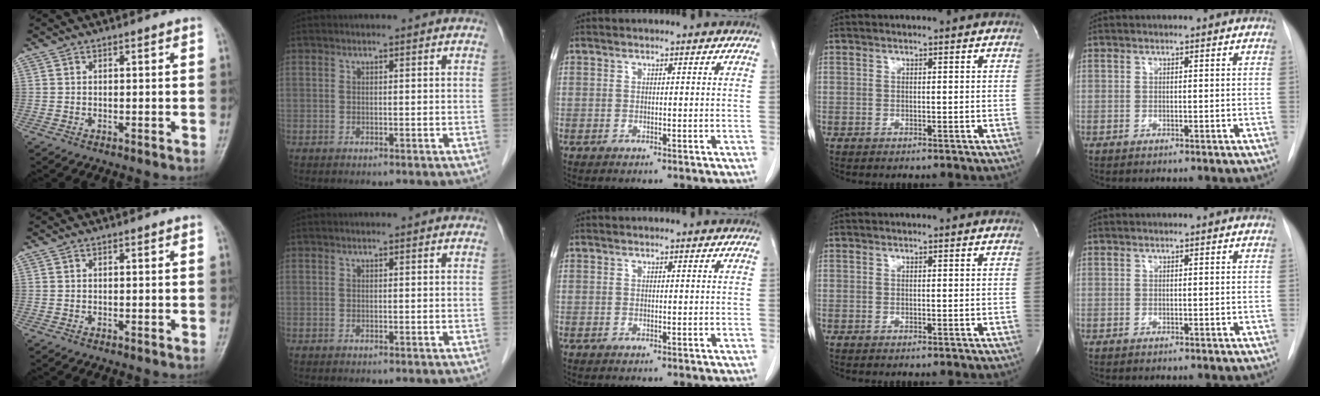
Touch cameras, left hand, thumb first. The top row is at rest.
{}